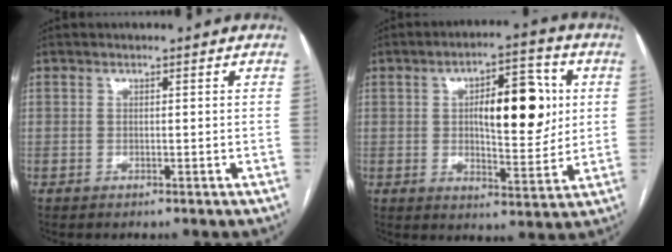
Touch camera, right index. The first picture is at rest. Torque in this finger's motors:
{"motor_torque": [1.20, 0.23, 0.29, 0.13]}